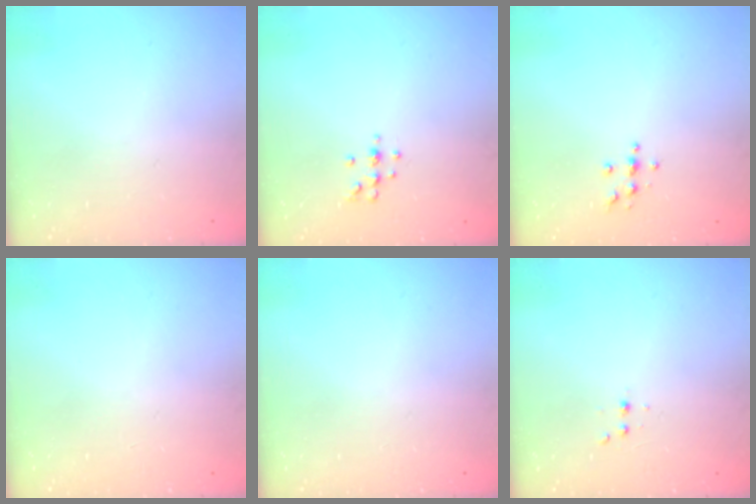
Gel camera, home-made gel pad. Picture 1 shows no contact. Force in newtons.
{"total": 5.5, "press": 5.2, "slide": 1.6}
{"total": 3.7, "press": 3.7, "slide": 0.4}
{"total": 0.0}
{"total": 0.0}
{"total": 2.9, "press": 2.7, "slide": 1.0}